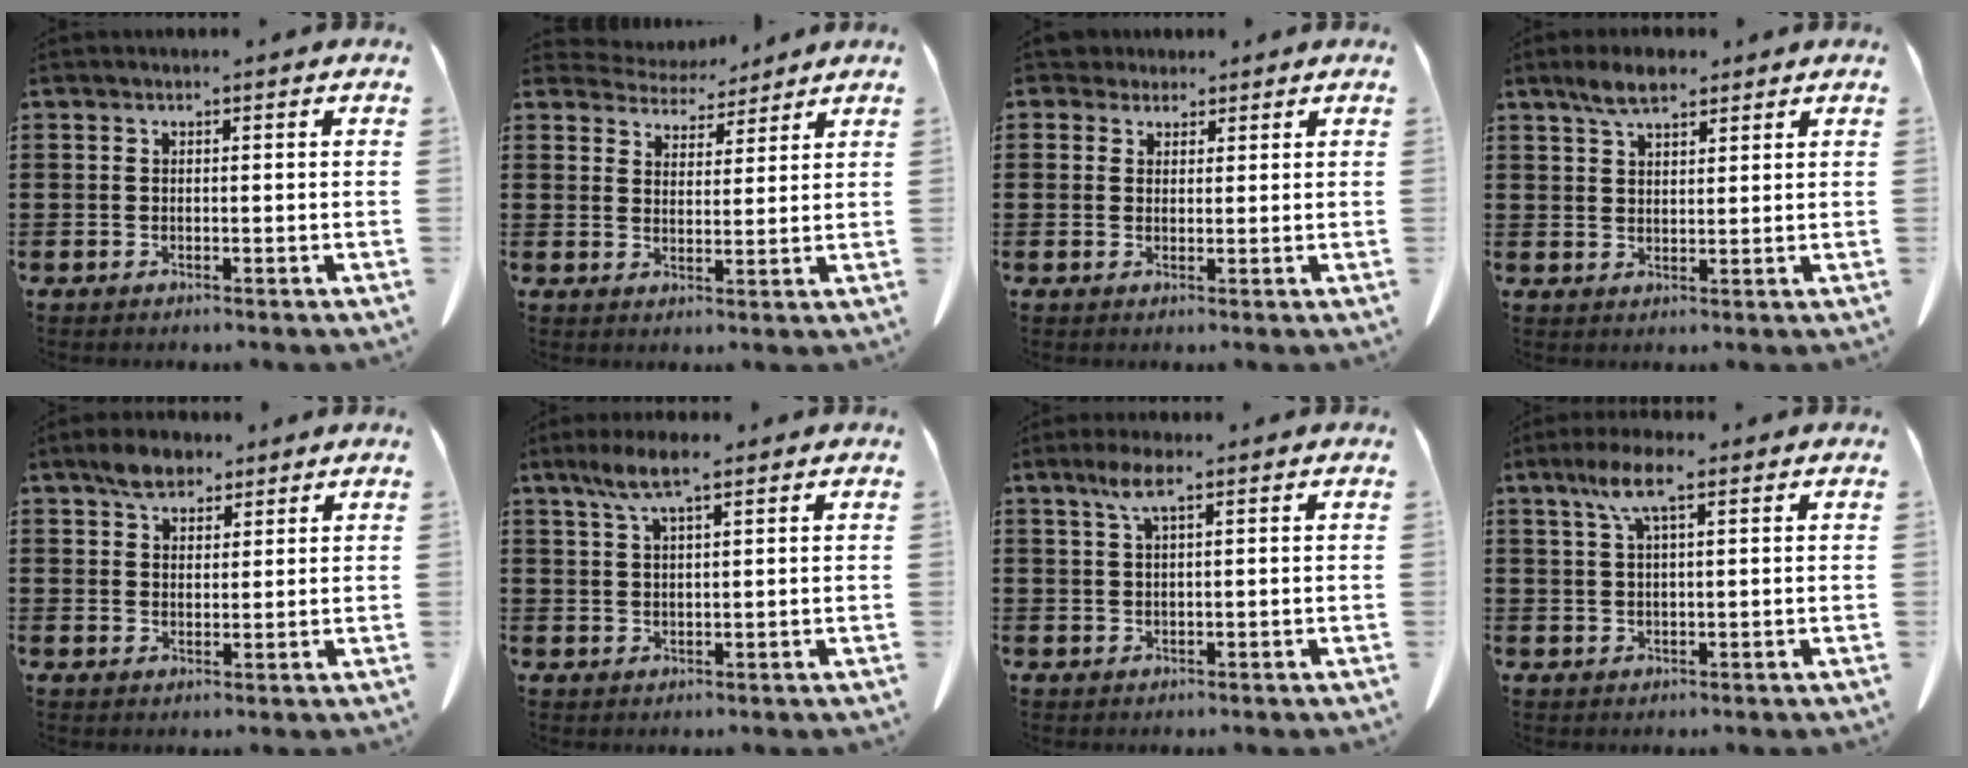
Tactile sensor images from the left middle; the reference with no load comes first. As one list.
[{"total": 4.5, "force": [4.3, 1.3, 0.3], "torque": [-0.025, -0.017, 0.077]}, {"total": 2.8, "force": [2.3, 1.5, 0.4], "torque": [-0.008, 0.004, 0.043]}, {"total": 4.8, "force": [3.5, 1.6, 2.8], "torque": [-0.062, 0.003, 0.064]}, {"total": 4.6, "force": [3.5, 2.3, 1.8], "torque": [-0.037, 0.006, 0.065]}, {"total": 5.4, "force": [3.3, 0.8, 4.1], "torque": [-0.088, 0.003, 0.058]}, {"total": 3.6, "force": [1.8, 0.6, 3.1], "torque": [-0.066, 0.005, 0.030]}, {"total": 5.8, "force": [3.0, 1.1, 4.8], "torque": [-0.101, 0.007, 0.052]}]